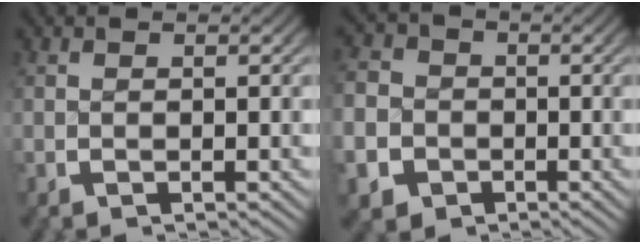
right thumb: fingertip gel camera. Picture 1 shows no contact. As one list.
[{"total": 9.2, "force": [-2.7, 8.3, 3.0], "torque": [-0.080, -0.036, -0.046]}]